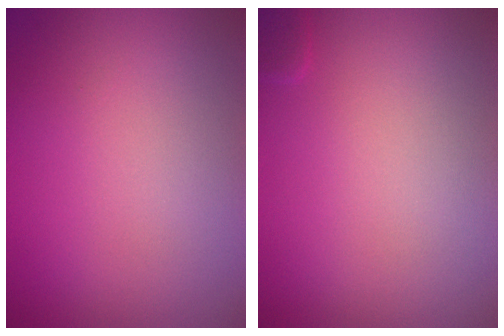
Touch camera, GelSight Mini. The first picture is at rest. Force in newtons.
{"total": 0.8, "press": 0.8, "slide": 0.1}